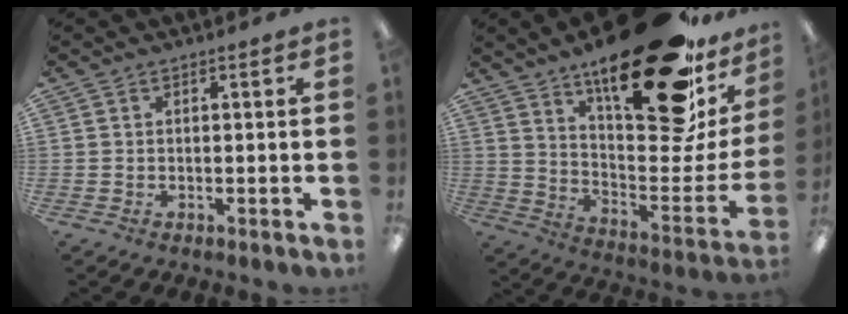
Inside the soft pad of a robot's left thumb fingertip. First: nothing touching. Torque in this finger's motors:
{"motor_torque": [1.70, 1.13, 1.68, -1.13, 0.36]}